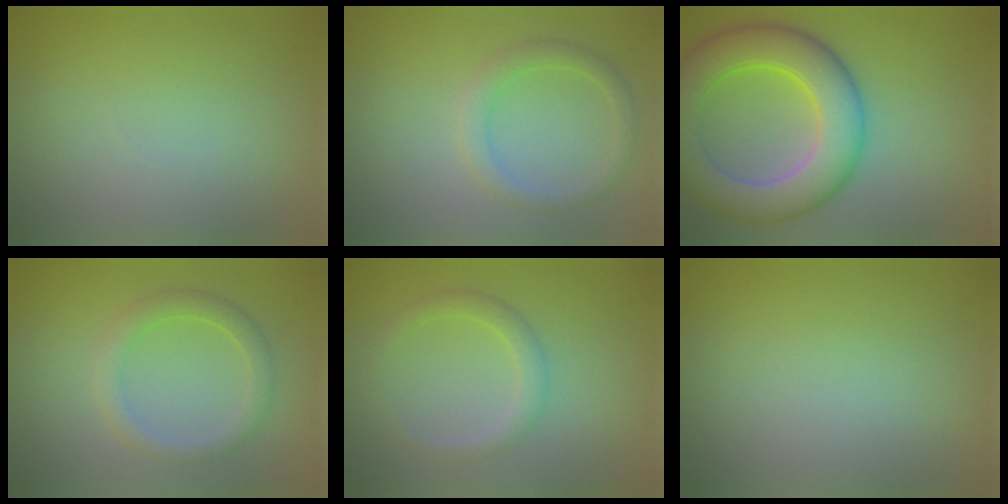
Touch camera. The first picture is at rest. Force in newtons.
{"total": 2.1, "press": 2.1, "slide": 0.2}
{"total": 9.3, "press": 9.3, "slide": 0.3}
{"total": 2.5, "press": 2.5, "slide": 0.1}
{"total": 2.0, "press": 2.0, "slide": 0.1}
{"total": 0.0}